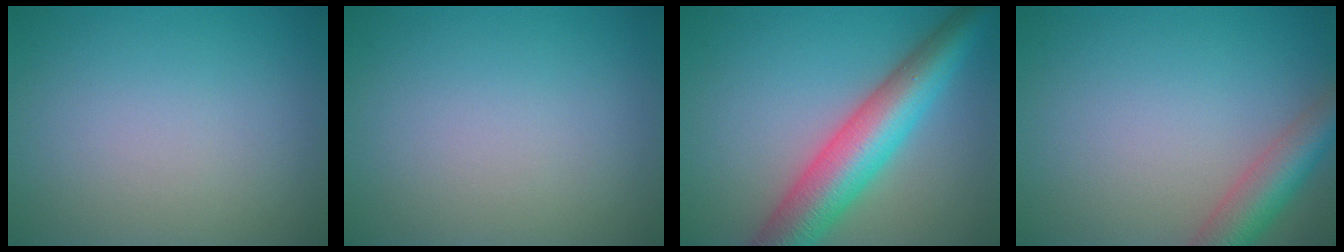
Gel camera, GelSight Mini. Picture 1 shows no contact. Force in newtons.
{"total": 0.0}
{"total": 8.5, "press": 8.5, "slide": 0.2}
{"total": 4.6, "press": 4.6, "slide": 0.2}